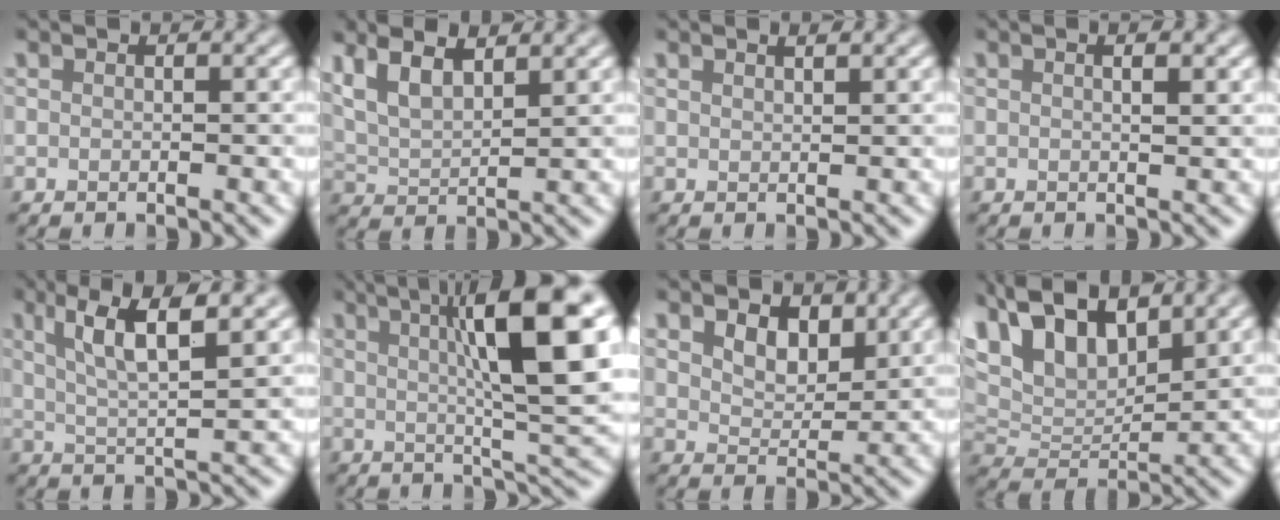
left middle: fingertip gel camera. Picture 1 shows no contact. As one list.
[{"total": 5.7, "force": [3.5, 2.1, 4.0], "torque": [-0.076, 0.017, 0.053]}, {"total": 1.0, "force": [0.8, 0.2, 0.6], "torque": [-0.008, 0.000, 0.013]}, {"total": 1.7, "force": [0.7, 0.5, 1.5], "torque": [-0.015, 0.000, 0.002]}, {"total": 6.3, "force": [2.8, 1.4, 5.5], "torque": [-0.093, 0.002, 0.049]}, {"total": 11.8, "force": [3.1, 2.2, 11.2], "torque": [-0.141, 0.007, 0.043]}, {"total": 3.5, "force": [1.8, 2.2, 2.0], "torque": [-0.045, -0.008, 0.029]}, {"total": 9.9, "force": [5.7, 4.6, 6.6], "torque": [-0.135, 0.016, 0.099]}]